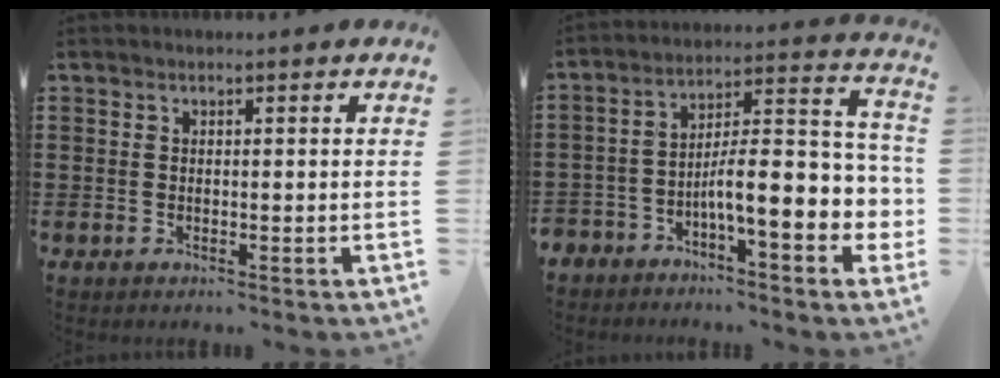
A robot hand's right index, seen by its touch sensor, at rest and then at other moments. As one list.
[{"total": 10.0, "force": [-3.8, 2.8, 8.8], "torque": [-0.141, -0.024, -0.076]}]